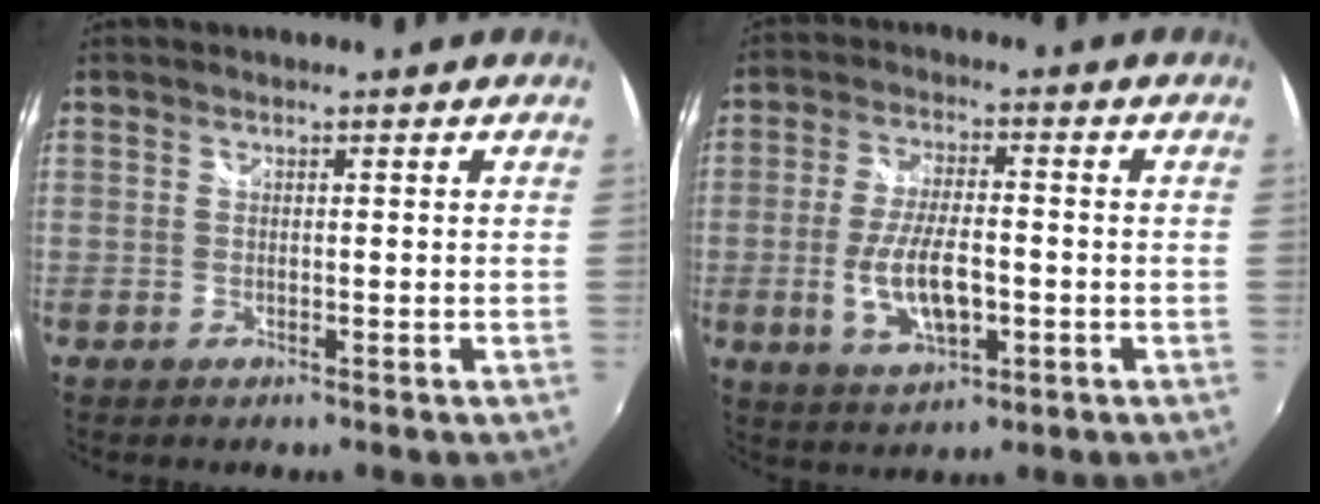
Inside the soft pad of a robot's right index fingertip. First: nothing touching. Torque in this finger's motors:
{"motor_torque": [0.43, -0.21, 0.44, 0.12]}